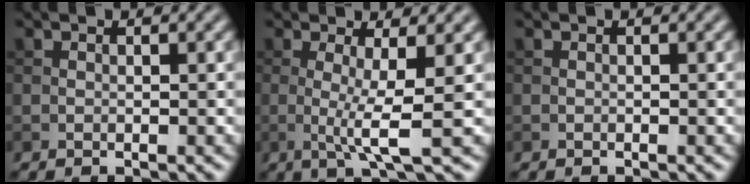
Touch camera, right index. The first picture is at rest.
{"total": 3.9, "force": [0.0, 0.5, 3.9], "torque": [-0.072, -0.011, -0.002]}
{"total": 0.0}